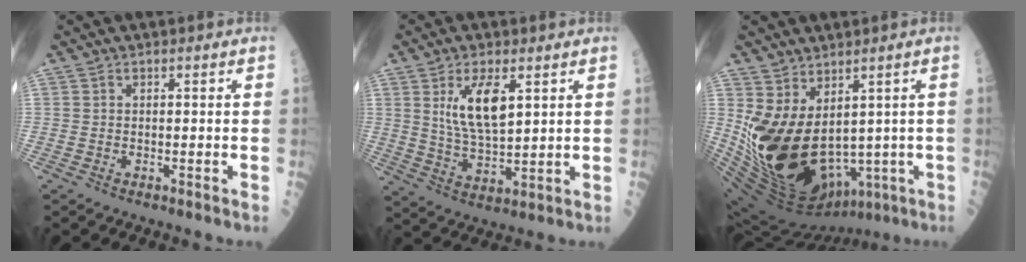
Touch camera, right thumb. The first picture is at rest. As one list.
[{"total": 9.9, "force": [3.6, 3.8, 8.4], "torque": [-0.143, -0.025, 0.075]}, {"total": 19.3, "force": [-0.8, 11.8, 15.3], "torque": [-0.279, -0.024, 0.029]}]